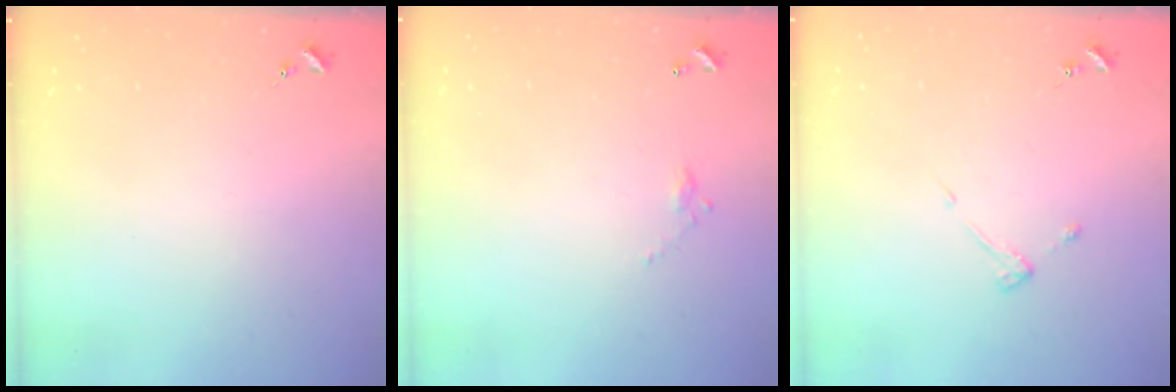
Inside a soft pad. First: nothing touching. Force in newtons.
{"total": 4.0, "press": 4.0, "slide": 0.2}
{"total": 2.9, "press": 2.9, "slide": 0.5}